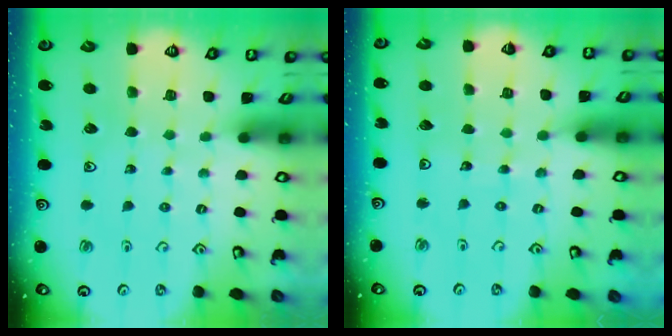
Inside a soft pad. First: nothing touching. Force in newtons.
{"total": 5.5, "press": 5.5, "slide": 0.8}